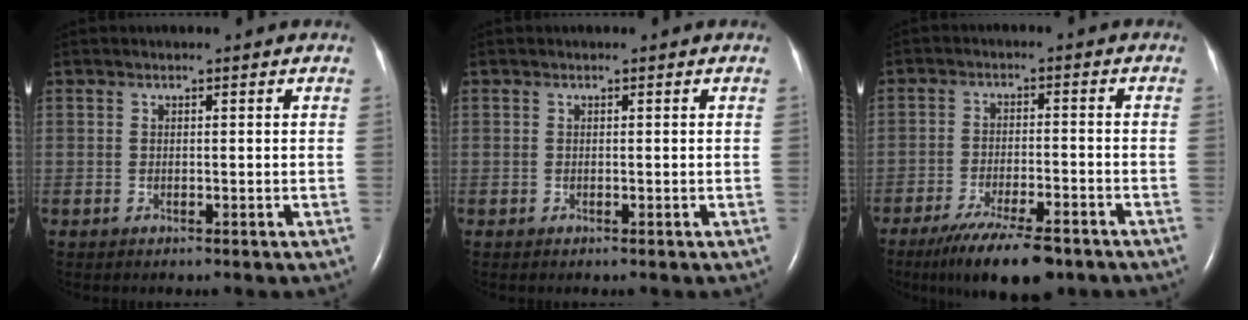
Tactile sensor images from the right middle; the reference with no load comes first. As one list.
[{"total": 0.0}, {"total": 11.1, "force": [-8.2, 1.9, 7.2], "torque": [-0.124, -0.024, -0.133]}]